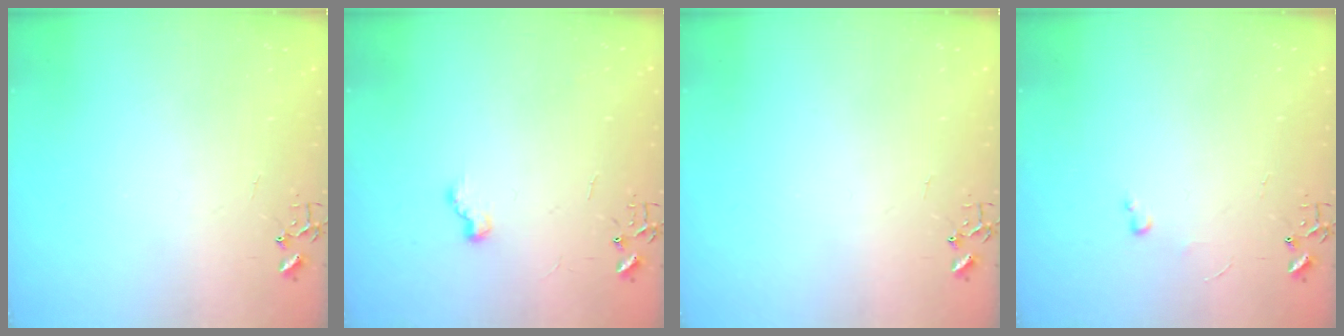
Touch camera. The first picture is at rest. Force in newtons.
{"total": 6.4, "press": 6.3, "slide": 0.6}
{"total": 0.0}
{"total": 2.6, "press": 2.6, "slide": 0.4}